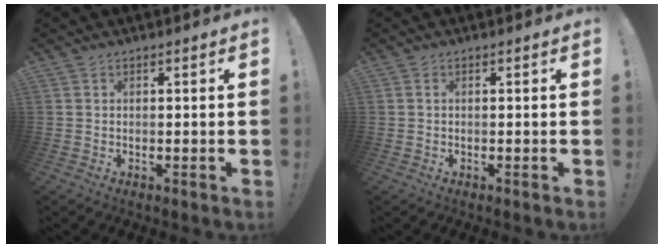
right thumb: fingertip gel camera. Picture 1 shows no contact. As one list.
[{"total": 0.0}]